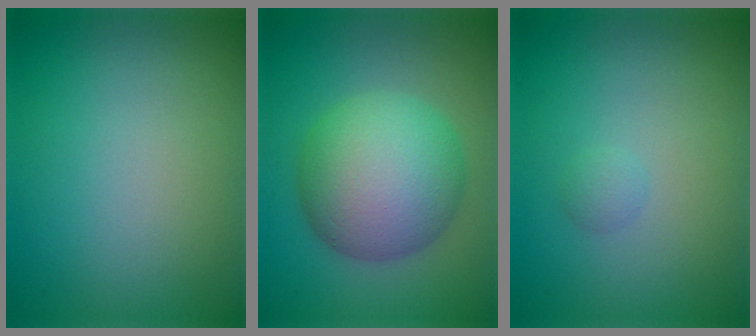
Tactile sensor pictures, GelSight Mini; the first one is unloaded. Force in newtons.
{"total": 10.2, "press": 10.2, "slide": 0.5}
{"total": 0.8, "press": 0.8, "slide": 0.0}